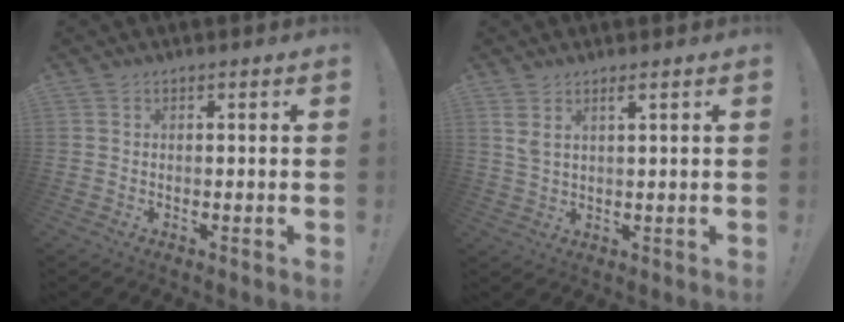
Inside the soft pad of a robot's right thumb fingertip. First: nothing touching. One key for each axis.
{"total": 3.5, "fx": 2.2, "fy": 0.8, "fz": 2.6, "tx": -0.063, "ty": -0.004, "tz": 0.040}